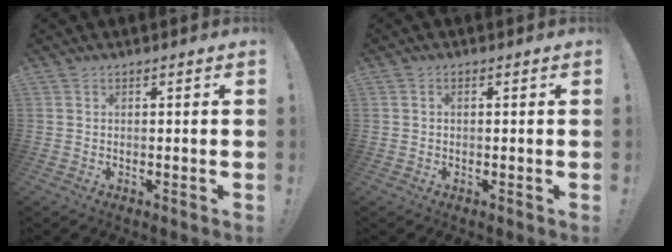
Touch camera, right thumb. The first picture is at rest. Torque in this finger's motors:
{"motor_torque": [0.38, -0.24, -0.63, 0.30, -0.02]}